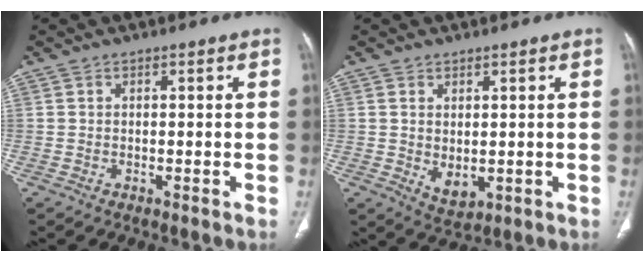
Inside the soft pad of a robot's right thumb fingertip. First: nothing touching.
{"total": 4.5, "force": [-0.2, 2.8, 3.5], "torque": [-0.056, -0.009, 0.012]}